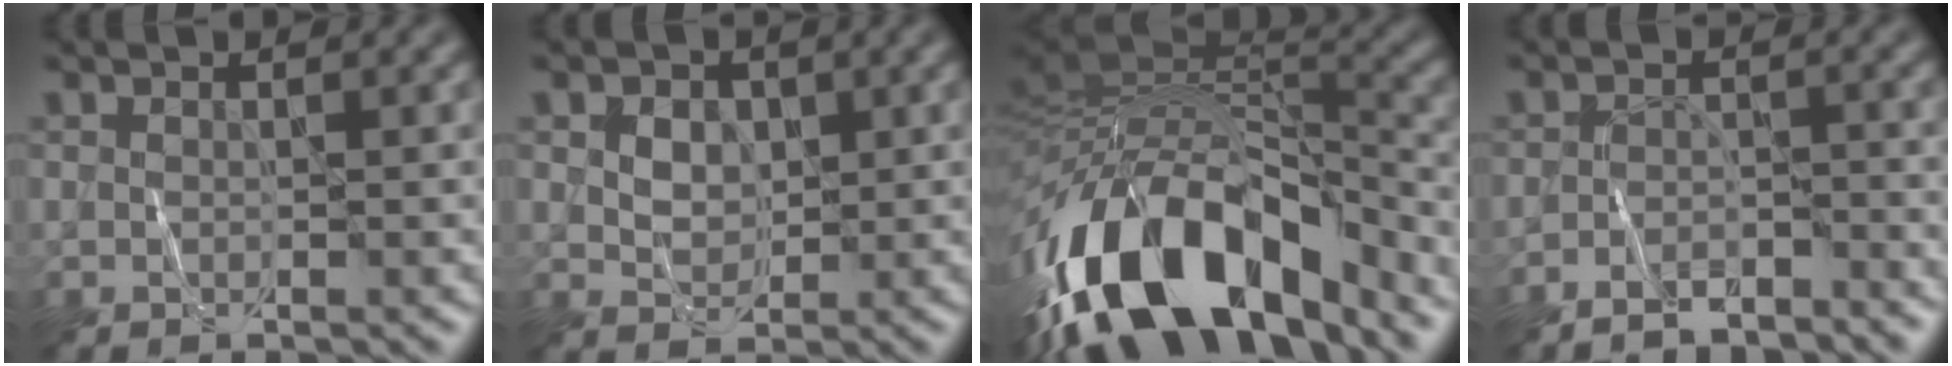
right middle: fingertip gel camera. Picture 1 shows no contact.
{"total": 3.0, "force": [0.9, 2.2, 1.8], "torque": [-0.039, 0.006, 0.015]}
{"total": 15.7, "force": [-8.0, 7.1, 11.5], "torque": [-0.206, 0.016, -0.137]}
{"total": 3.1, "force": [-2.9, 0.5, 0.9], "torque": [-0.015, 0.005, -0.050]}